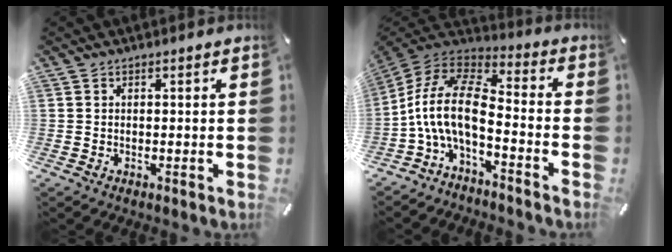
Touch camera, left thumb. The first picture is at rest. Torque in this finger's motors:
{"motor_torque": [-0.52, 2.04, 1.51, 0.75, 0.57]}